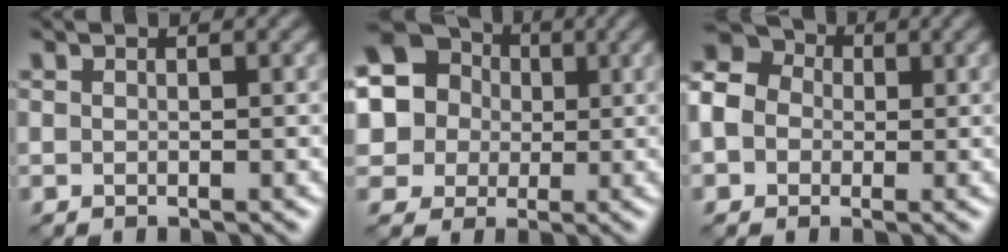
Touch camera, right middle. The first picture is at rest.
{"total": 13.5, "force": [4.0, 12.2, 4.3], "torque": [-0.132, 0.046, 0.053]}
{"total": 8.8, "force": [0.3, 7.7, 4.2], "torque": [-0.098, 0.036, -0.039]}